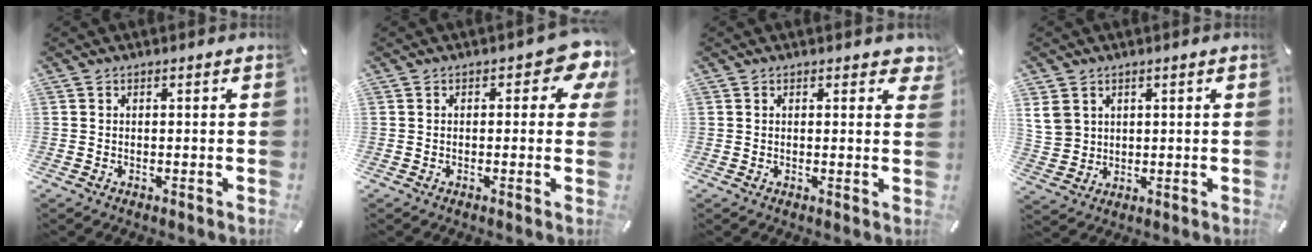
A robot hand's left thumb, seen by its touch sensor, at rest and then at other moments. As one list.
[{"total": 6.0, "force": [2.0, 2.9, 4.8], "torque": [-0.056, -0.011, 0.026]}, {"total": 1.8, "force": [1.2, 1.0, 0.8], "torque": [-0.003, -0.001, 0.018]}, {"total": 6.1, "force": [2.6, 5.3, 1.4], "torque": [-0.041, 0.001, 0.051]}]